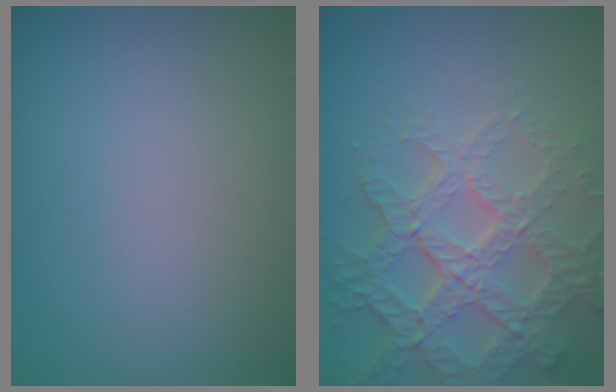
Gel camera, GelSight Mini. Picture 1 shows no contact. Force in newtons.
{"total": 7.2, "press": 5.1, "slide": 5.0}